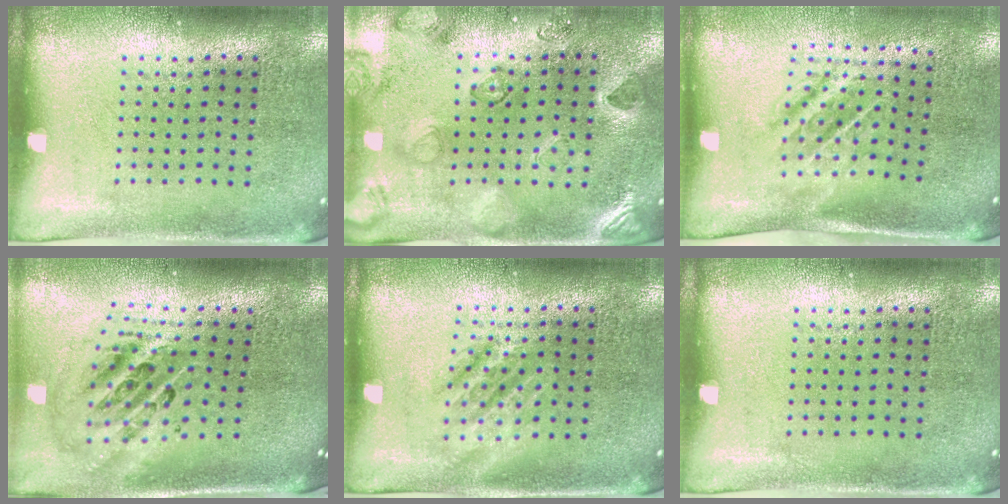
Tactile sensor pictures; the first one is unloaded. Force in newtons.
{"total": 2.3, "press": 2.1, "slide": 1.0}
{"total": 1.7, "press": 1.1, "slide": 1.2}
{"total": 2.6, "press": 1.8, "slide": 1.9}
{"total": 1.1, "press": 1.1, "slide": 0.2}
{"total": 0.0}